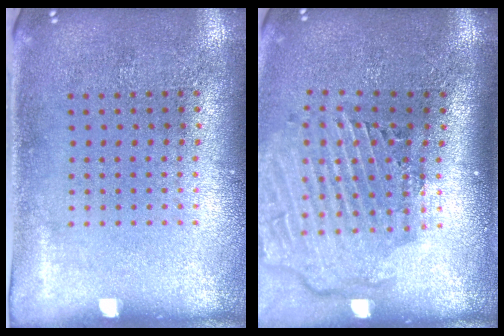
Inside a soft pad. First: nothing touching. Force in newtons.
{"total": 2.9, "press": 2.2, "slide": 1.8}